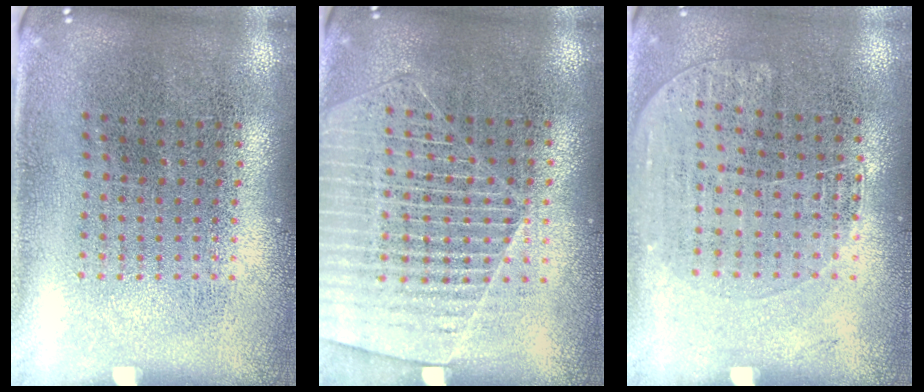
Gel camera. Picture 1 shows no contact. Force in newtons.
{"total": 1.6, "press": 1.4, "slide": 0.7}
{"total": 1.2, "press": 1.0, "slide": 0.7}